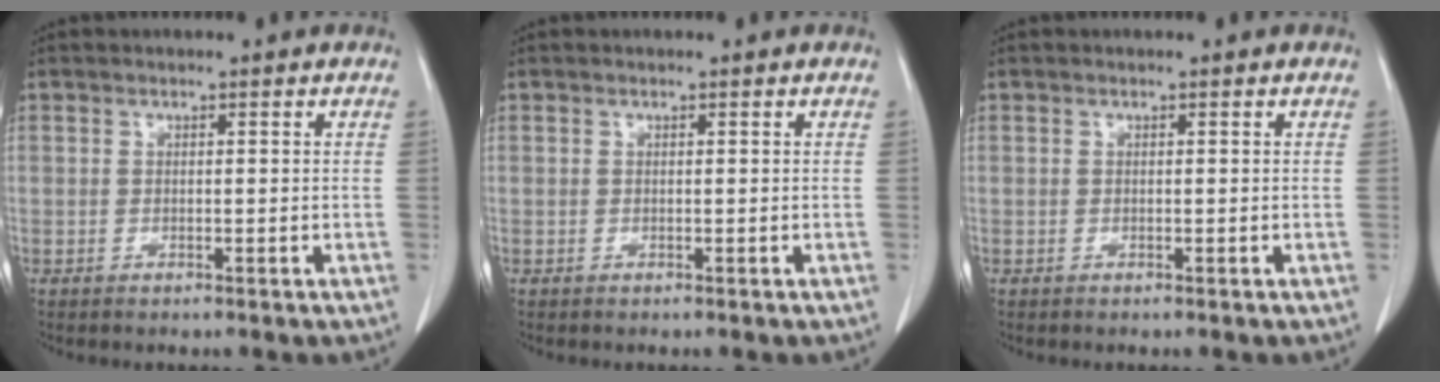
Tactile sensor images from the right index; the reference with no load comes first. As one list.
[{"total": 0.0}, {"total": 0.0}]